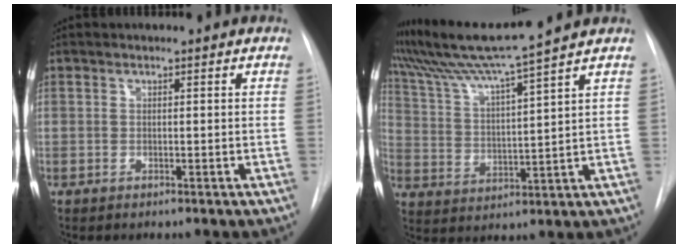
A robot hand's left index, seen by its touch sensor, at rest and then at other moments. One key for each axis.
{"total": 11.9, "fx": 10.3, "fy": -2.9, "fz": 5.2, "tx": -0.102, "ty": -0.007, "tz": 0.187}